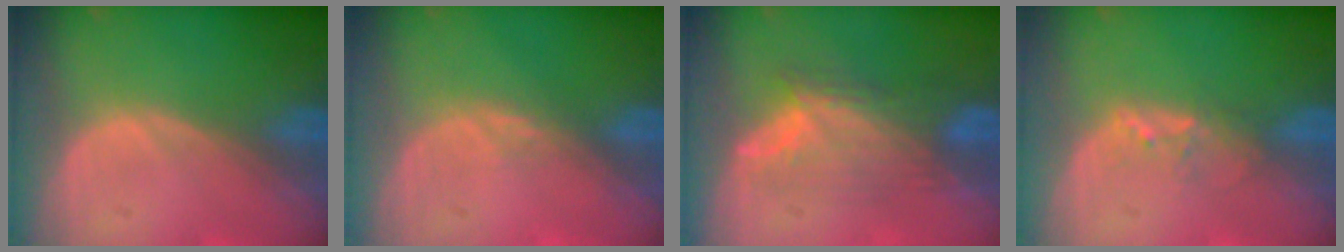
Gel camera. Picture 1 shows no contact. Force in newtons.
{"total": 1.1, "press": 1.0, "slide": 0.5}
{"total": 7.0, "press": 6.8, "slide": 1.9}
{"total": 2.0, "press": 1.9, "slide": 0.4}